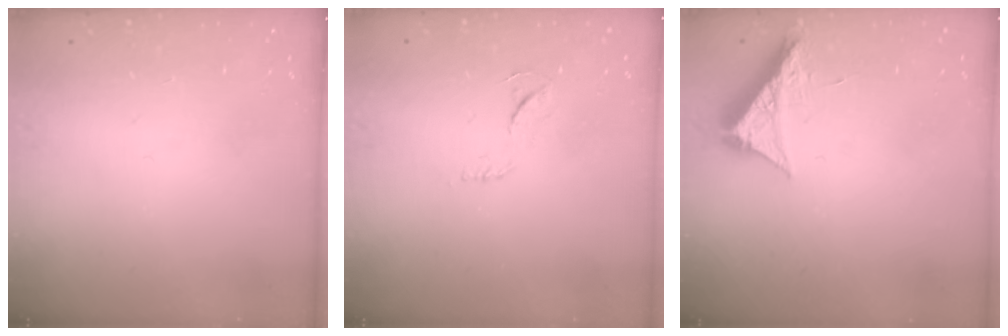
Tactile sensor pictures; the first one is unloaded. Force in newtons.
{"total": 6.1, "press": 6.1, "slide": 0.3}
{"total": 8.9, "press": 8.9, "slide": 0.3}